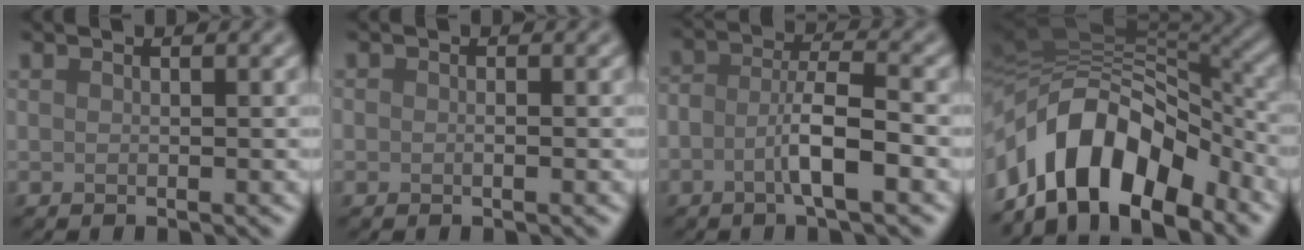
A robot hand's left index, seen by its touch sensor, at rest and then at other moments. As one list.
[{"total": 0.6, "force": [-0.2, 0.3, 0.5], "torque": [-0.007, -0.001, -0.004]}, {"total": 4.2, "force": [-1.5, 1.2, 3.8], "torque": [-0.070, 0.008, -0.035]}, {"total": 12.2, "force": [-5.9, 6.5, 8.5], "torque": [-0.136, 0.013, -0.101]}]